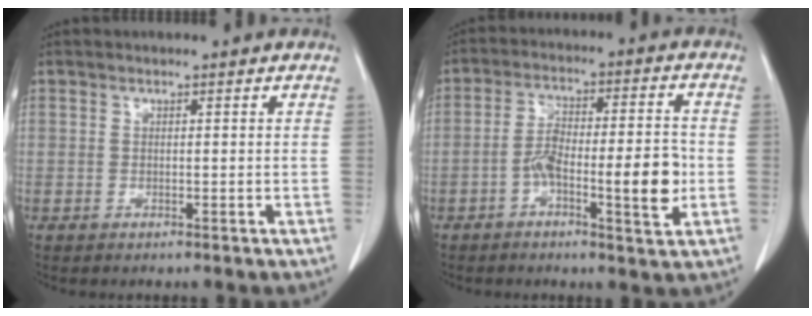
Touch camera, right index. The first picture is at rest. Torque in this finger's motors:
{"motor_torque": [1.29, -0.47, 0.63, 0.14]}